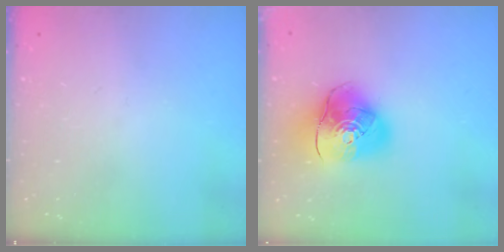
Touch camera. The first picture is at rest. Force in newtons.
{"total": 15.1, "press": 14.9, "slide": 2.2}